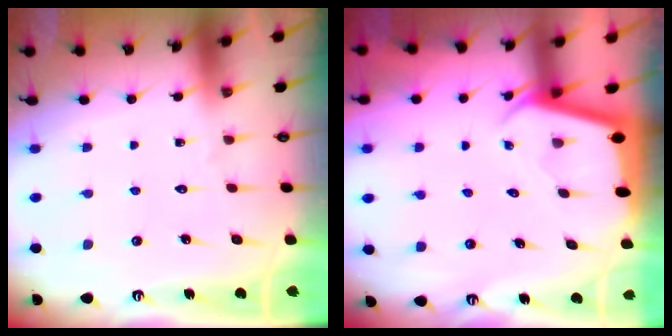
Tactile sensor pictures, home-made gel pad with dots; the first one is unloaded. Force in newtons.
{"total": 2.3, "press": 2.3, "slide": 0.4}